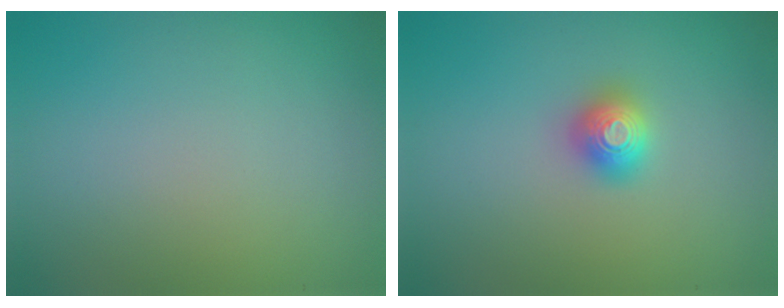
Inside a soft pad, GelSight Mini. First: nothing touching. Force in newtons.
{"total": 2.0, "press": 2.0, "slide": 0.2}